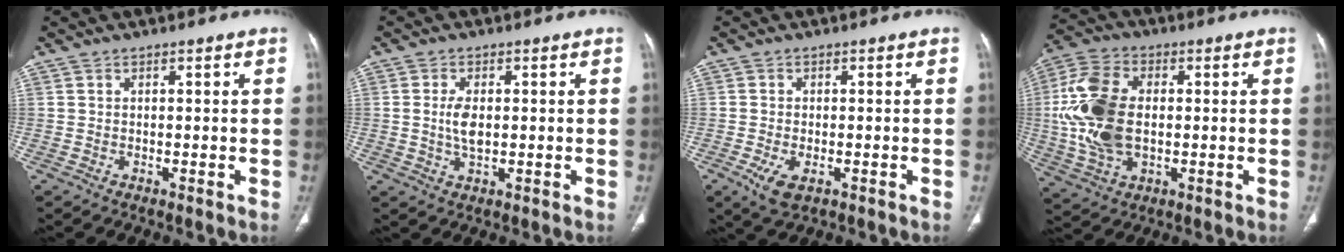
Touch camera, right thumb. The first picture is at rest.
{"total": 4.2, "force": [0.1, 2.1, 3.6], "torque": [-0.075, -0.001, 0.005]}
{"total": 4.7, "force": [-1.8, 2.3, 3.6], "torque": [-0.074, -0.007, -0.026]}
{"total": 15.6, "force": [0.3, 9.6, 12.3], "torque": [-0.264, 0.009, 0.007]}